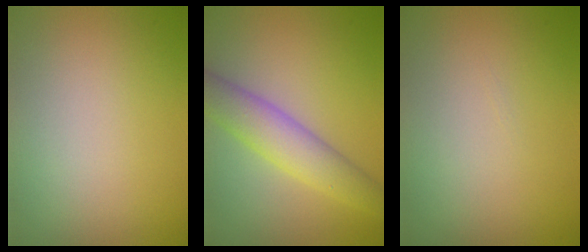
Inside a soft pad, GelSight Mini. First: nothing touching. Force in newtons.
{"total": 4.6, "press": 4.6, "slide": 0.2}
{"total": 0.0}